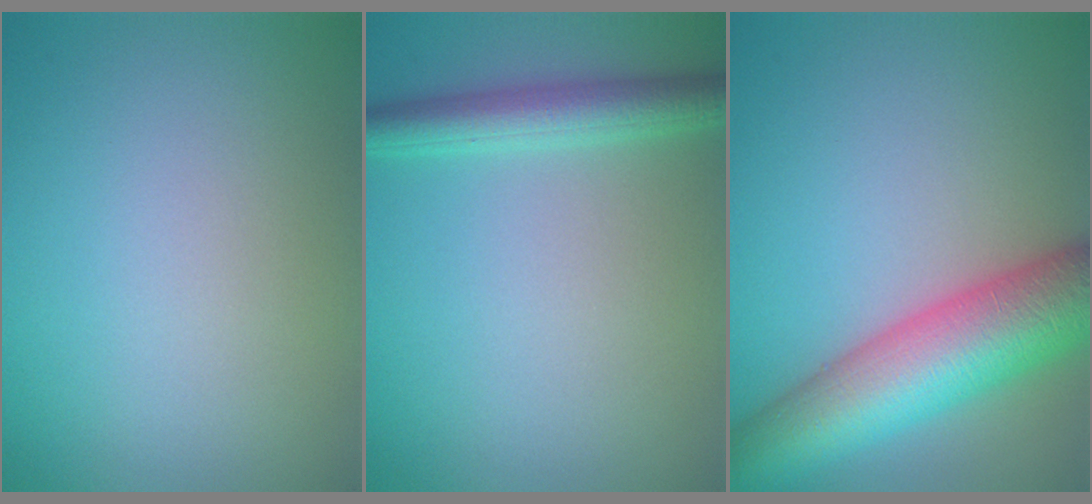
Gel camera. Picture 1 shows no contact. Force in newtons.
{"total": 3.6, "press": 3.6, "slide": 0.1}
{"total": 10.1, "press": 10.1, "slide": 0.5}